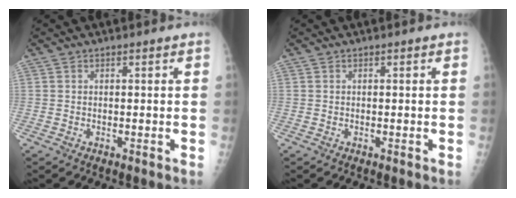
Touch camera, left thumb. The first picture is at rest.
{"total": 0.0}